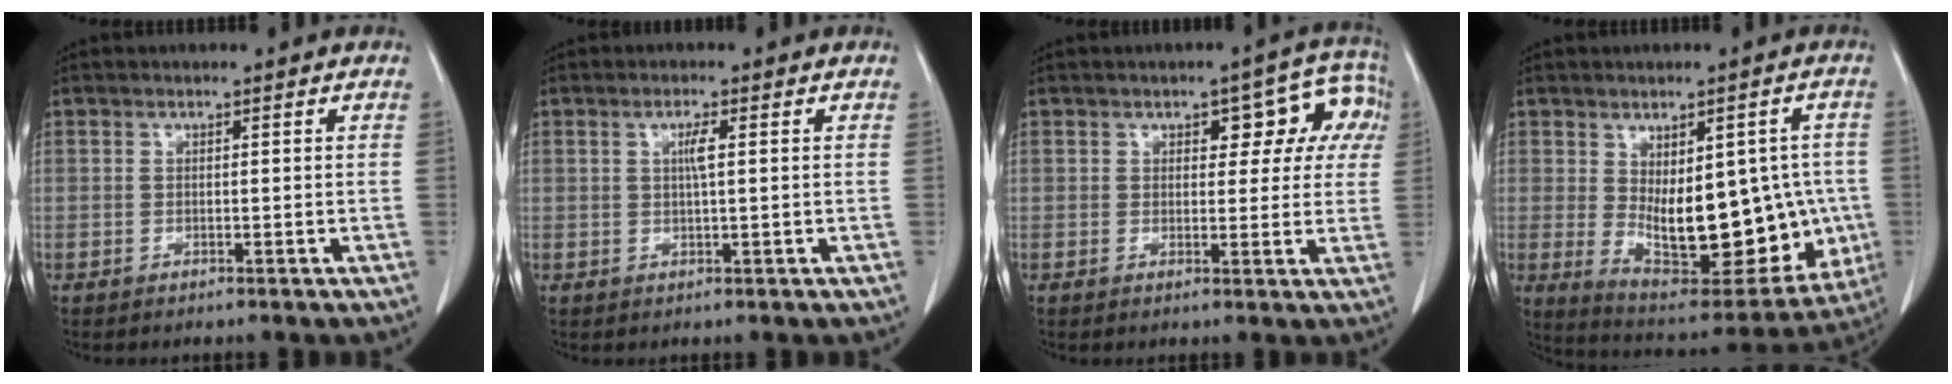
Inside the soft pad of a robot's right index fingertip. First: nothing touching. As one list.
[{"total": 1.9, "force": [0.4, -0.1, 1.9], "torque": [-0.038, 0.001, 0.006]}, {"total": 7.5, "force": [2.4, 3.9, 5.9], "torque": [-0.050, 0.032, 0.026]}, {"total": 19.6, "force": [-1.9, 9.3, 17.1], "torque": [-0.237, -0.003, 0.006]}]